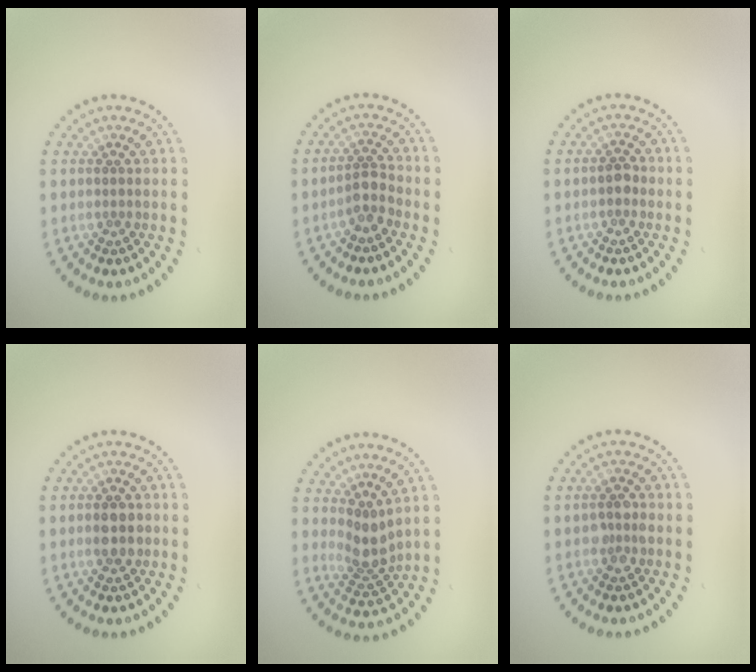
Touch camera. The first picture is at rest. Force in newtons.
{"total": 2.1, "press": 1.6, "slide": 1.3}
{"total": 1.2, "press": 1.2, "slide": 0.3}
{"total": 2.8, "press": 2.8, "slide": 0.1}
{"total": 2.9, "press": 2.2, "slide": 1.8}
{"total": 2.0, "press": 1.9, "slide": 0.3}